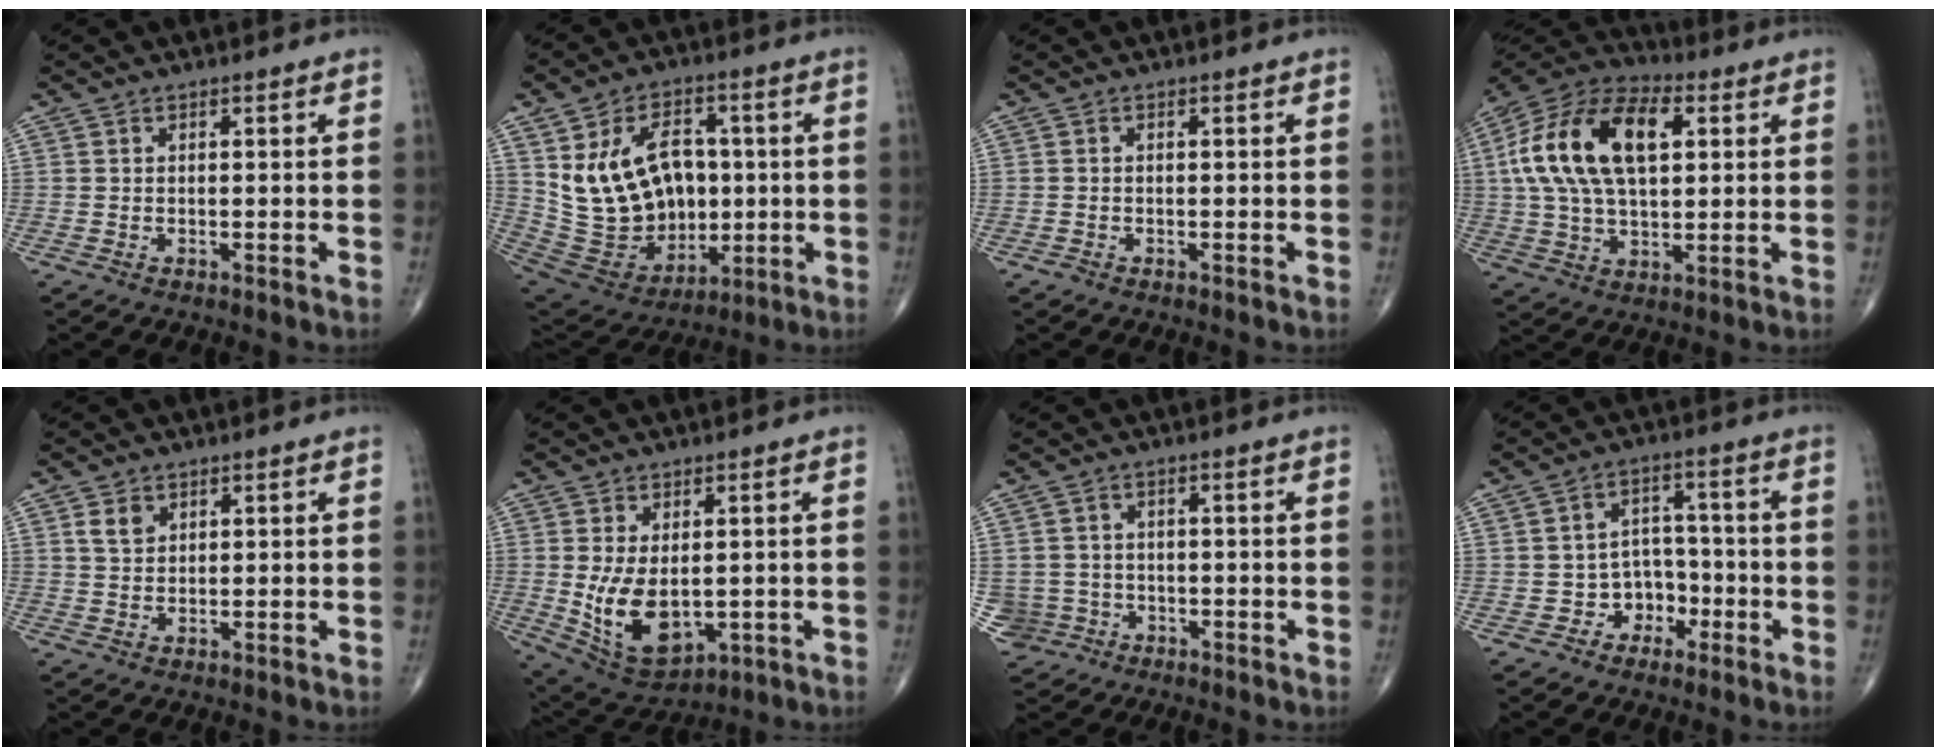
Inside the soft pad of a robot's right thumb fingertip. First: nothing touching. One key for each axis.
{"total": 19.5, "fx": 2.5, "fy": 14.3, "fz": 13.1, "tx": -0.195, "ty": 0.006, "tz": 0.073}
{"total": 0.6, "fx": -0.5, "fy": 0.3, "fz": 0.2, "tx": -0.003, "ty": 0.000, "tz": -0.012}
{"total": 21.3, "fx": 4.7, "fy": 11.6, "fz": 17.2, "tx": -0.322, "ty": 0.017, "tz": 0.074}
{"total": 3.3, "fx": 1.7, "fy": 2.3, "fz": 1.7, "tx": -0.021, "ty": -0.006, "tz": 0.036}
{"total": 11.9, "fx": -0.9, "fy": 7.0, "fz": 9.5, "tx": -0.157, "ty": -0.012, "tz": 0.013}
{"total": 5.0, "fx": -1.4, "fy": 4.8, "fz": 0.1, "tx": 0.007, "ty": 0.014, "tz": -0.020}
{"total": 6.2, "fx": -2.5, "fy": 5.3, "fz": 2.0, "tx": 0.016, "ty": 0.035, "tz": -0.041}